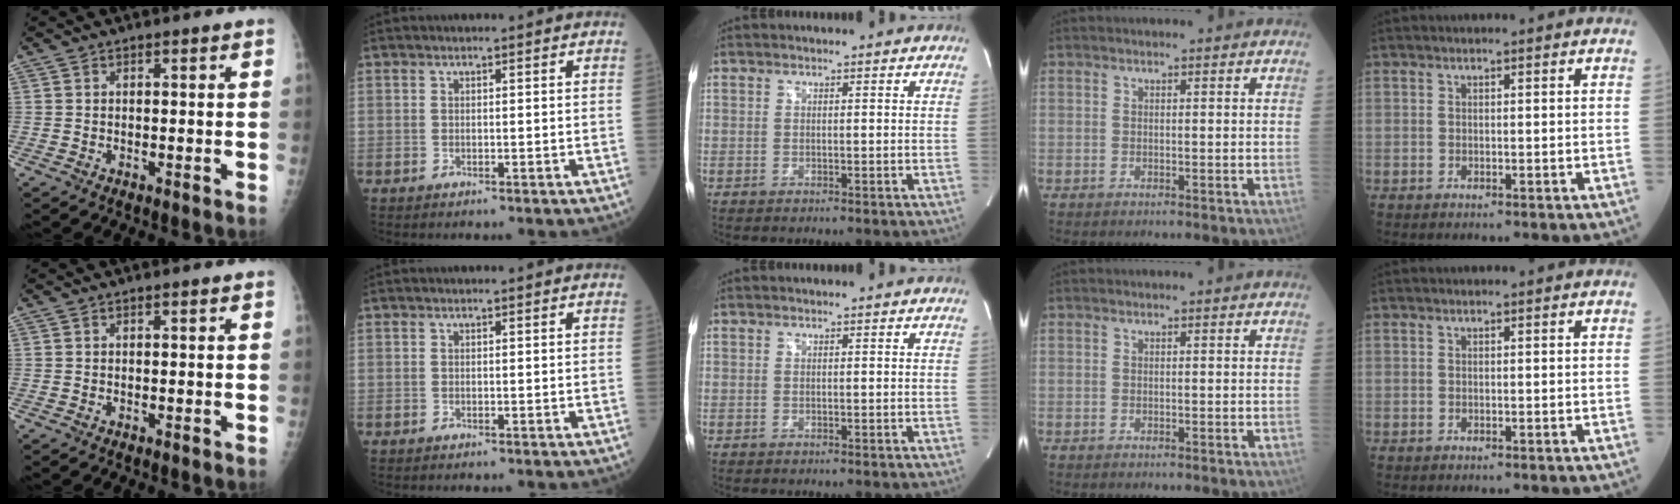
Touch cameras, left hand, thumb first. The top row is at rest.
{}